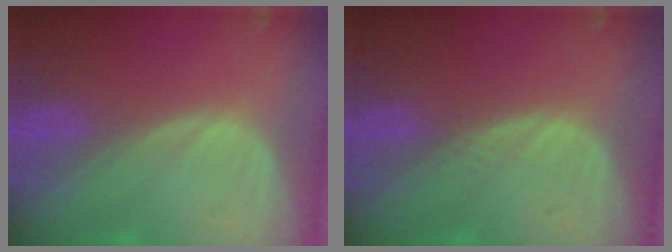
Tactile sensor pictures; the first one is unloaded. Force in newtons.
{"total": 0.6, "press": 0.6, "slide": 0.0}